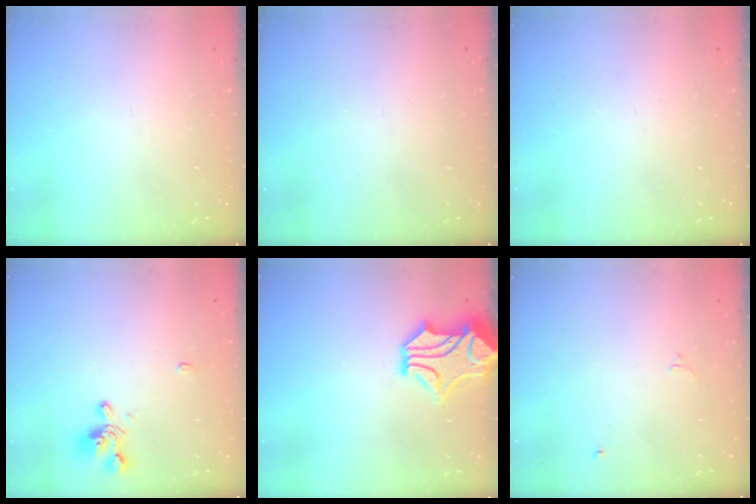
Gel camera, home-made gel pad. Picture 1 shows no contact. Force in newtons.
{"total": 0.0}
{"total": 0.0}
{"total": 3.7, "press": 3.4, "slide": 1.3}
{"total": 1.6, "press": 0.8, "slide": 1.4}
{"total": 1.6, "press": 1.6, "slide": 0.3}